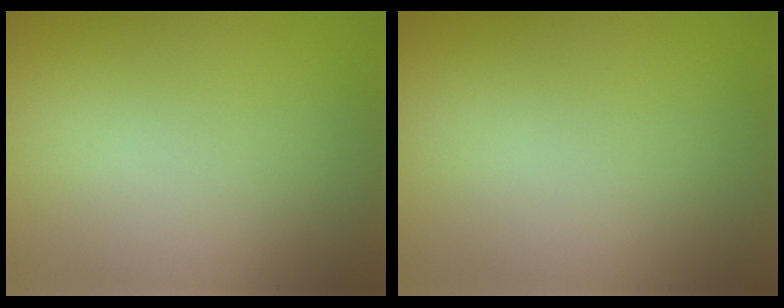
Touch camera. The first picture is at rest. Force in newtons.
{"total": 0.0}